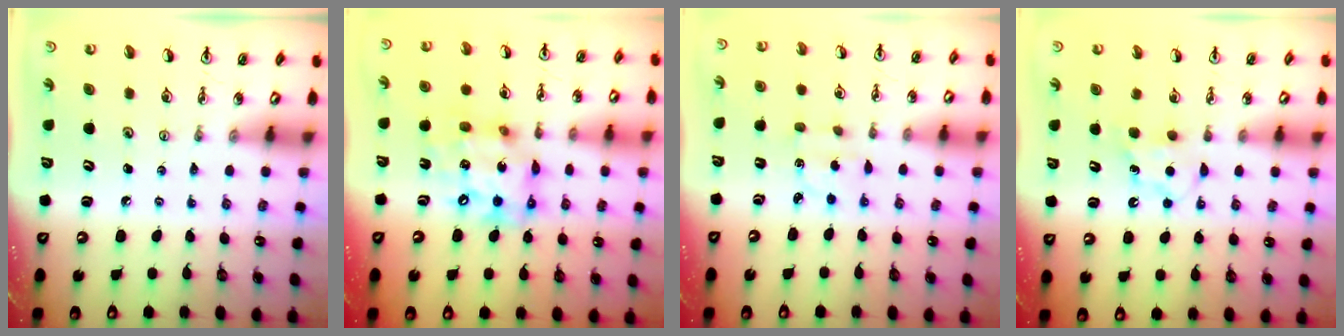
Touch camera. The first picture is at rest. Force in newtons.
{"total": 14.7, "press": 14.7, "slide": 1.0}
{"total": 2.6, "press": 2.5, "slide": 0.6}
{"total": 5.5, "press": 5.5, "slide": 0.6}